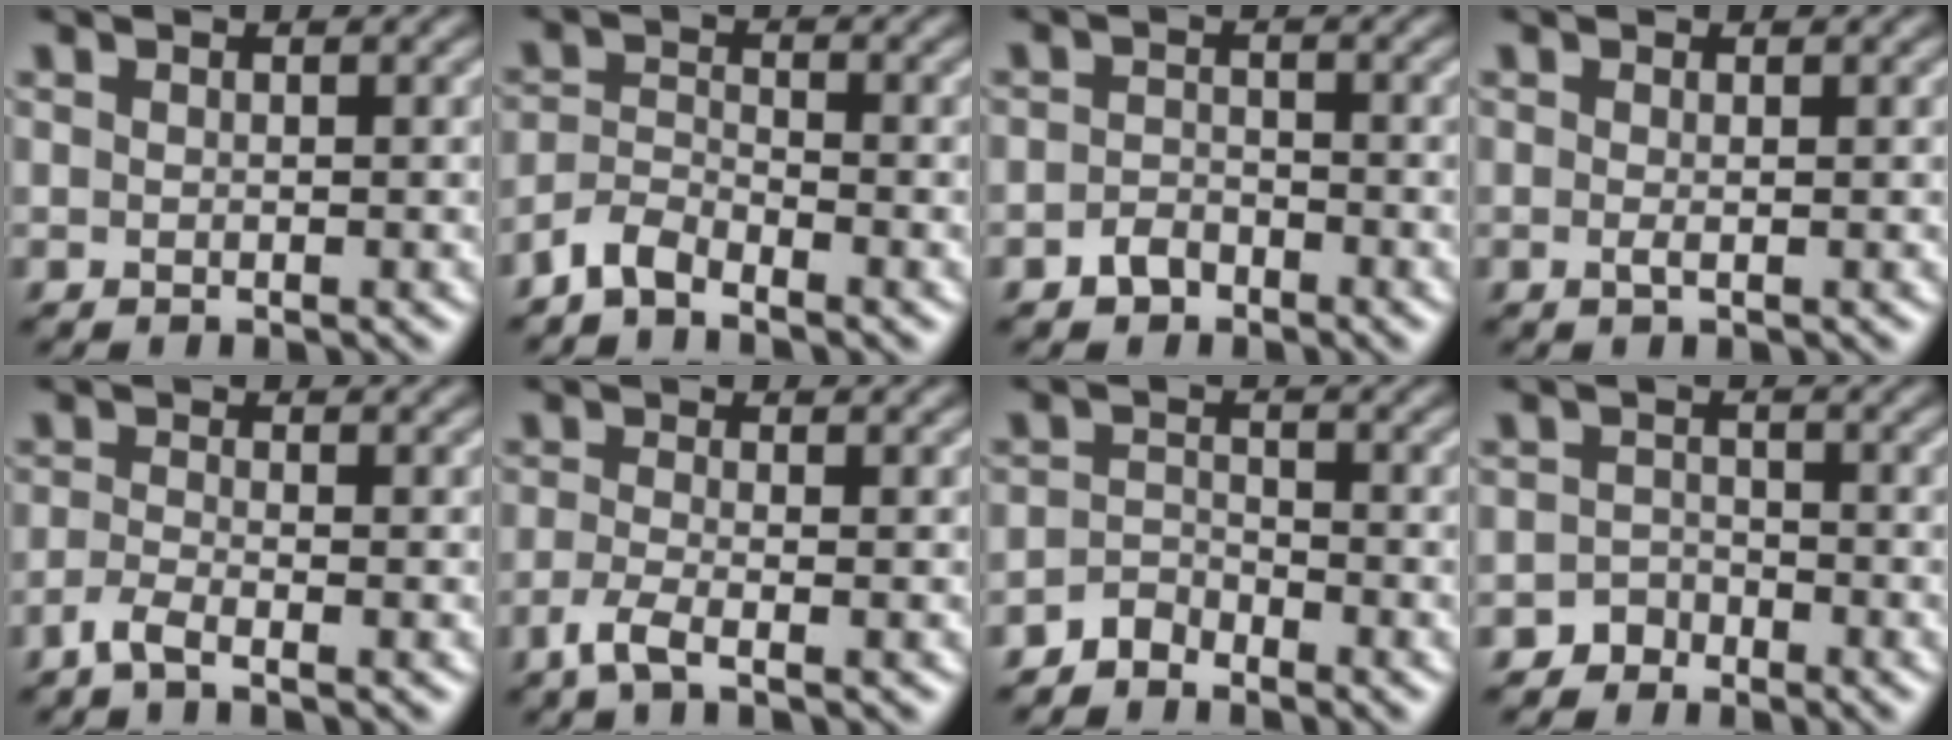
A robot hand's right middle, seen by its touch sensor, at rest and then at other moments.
{"total": 2.5, "force": [-2.2, 0.7, 1.0], "torque": [-0.023, 0.004, -0.053]}
{"total": 1.7, "force": [-1.2, 1.1, 0.6], "torque": [-0.009, 0.006, -0.026]}
{"total": 0.7, "force": [-0.1, 0.1, 0.7], "torque": [-0.016, -0.004, -0.003]}
{"total": 1.9, "force": [-1.4, 0.3, 1.2], "torque": [-0.031, -0.007, -0.038]}
{"total": 2.4, "force": [-1.4, 0.5, 1.9], "torque": [-0.043, -0.009, -0.039]}
{"total": 1.9, "force": [-1.7, 0.7, 0.3], "torque": [-0.004, 0.010, -0.037]}
{"total": 1.5, "force": [-1.2, 0.9, 0.0], "torque": [0.006, 0.010, -0.023]}